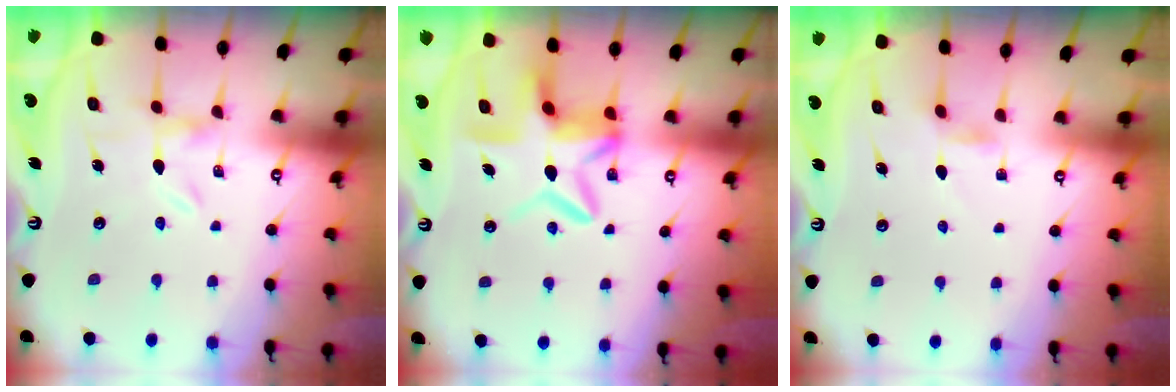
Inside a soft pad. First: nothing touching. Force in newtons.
{"total": 12.3, "press": 12.2, "slide": 1.2}
{"total": 2.1, "press": 2.1, "slide": 0.3}